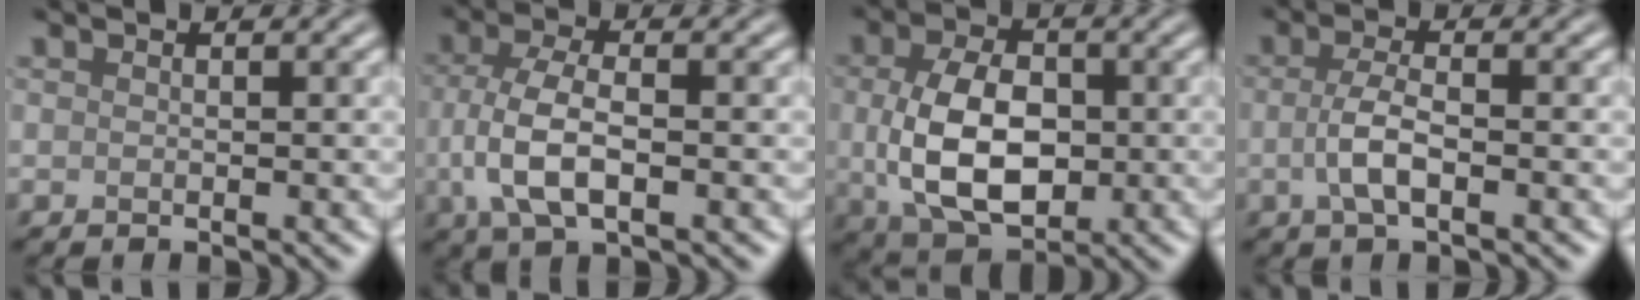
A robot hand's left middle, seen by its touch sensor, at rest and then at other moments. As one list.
[{"total": 5.5, "force": [-1.1, 2.5, 4.8], "torque": [-0.107, 0.000, -0.022]}, {"total": 8.3, "force": [-0.4, 5.3, 6.4], "torque": [-0.135, -0.008, -0.002]}, {"total": 3.0, "force": [-0.7, 1.0, 2.7], "torque": [-0.060, -0.001, -0.016]}]